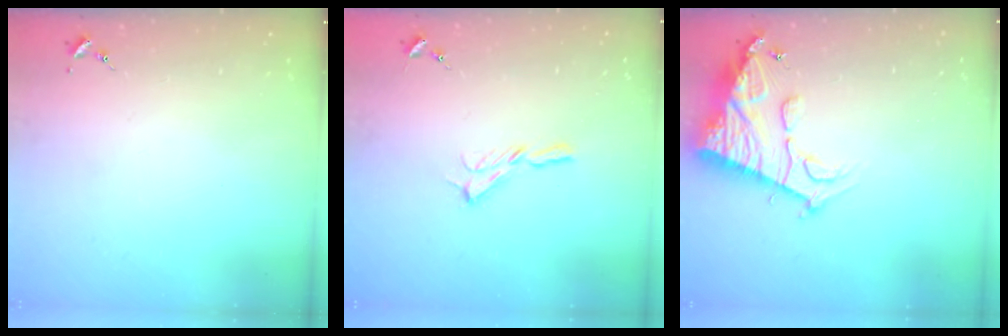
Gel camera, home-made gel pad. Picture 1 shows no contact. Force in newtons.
{"total": 5.4, "press": 5.4, "slide": 0.4}
{"total": 14.5, "press": 14.4, "slide": 1.4}